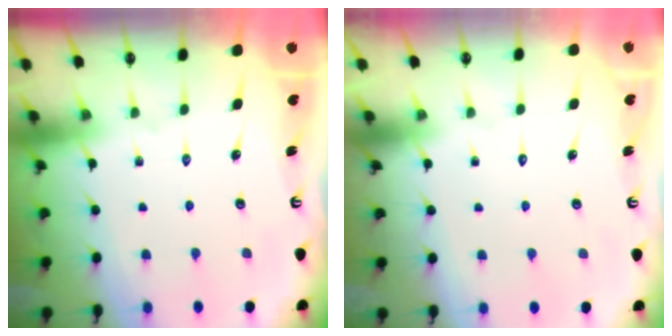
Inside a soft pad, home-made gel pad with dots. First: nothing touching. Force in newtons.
{"total": 1.6, "press": 1.6, "slide": 0.1}